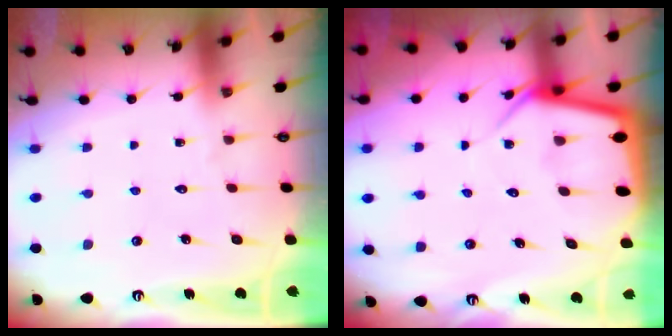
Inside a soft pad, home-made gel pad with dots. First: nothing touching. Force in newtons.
{"total": 6.6, "press": 6.5, "slide": 0.6}